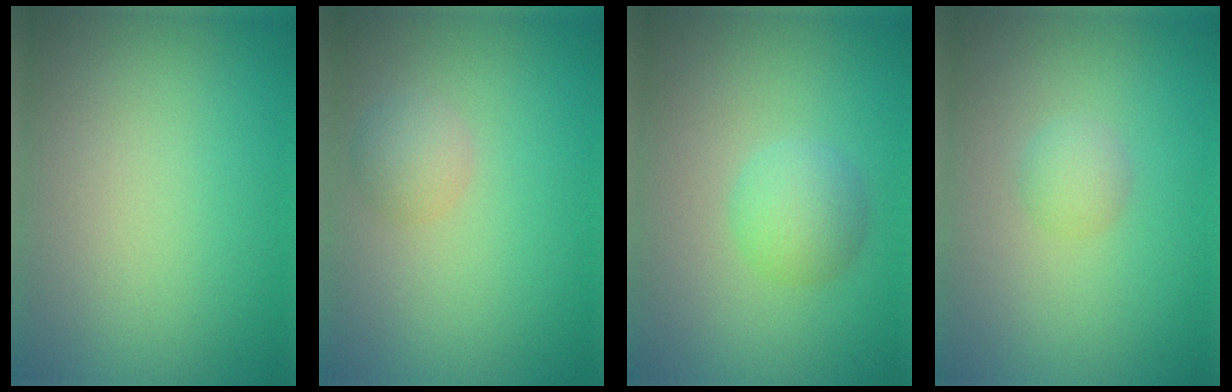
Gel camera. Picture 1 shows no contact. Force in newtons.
{"total": 1.8, "press": 1.8, "slide": 0.1}
{"total": 2.6, "press": 2.6, "slide": 0.1}
{"total": 1.3, "press": 1.3, "slide": 0.1}